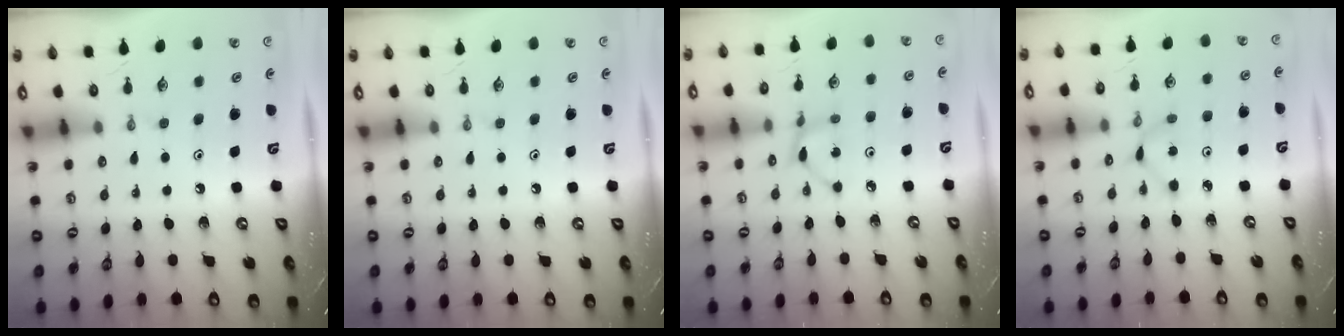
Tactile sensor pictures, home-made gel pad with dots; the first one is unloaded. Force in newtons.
{"total": 0.0}
{"total": 2.5, "press": 2.5, "slide": 0.1}
{"total": 1.8, "press": 1.7, "slide": 0.2}